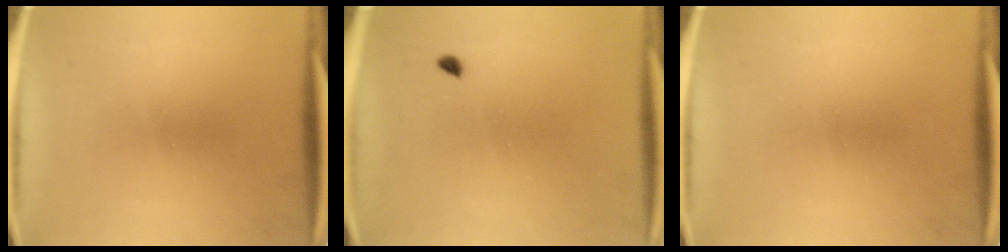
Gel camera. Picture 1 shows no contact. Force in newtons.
{"total": 0.8}
{"total": 0.0}